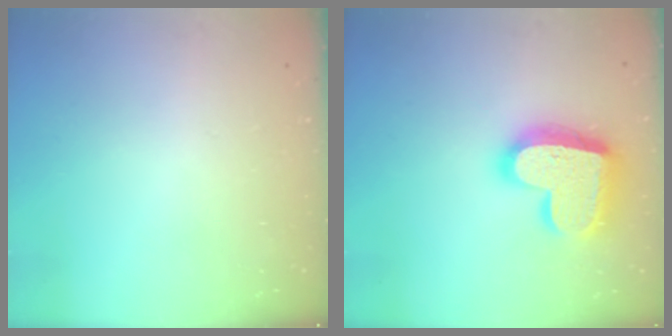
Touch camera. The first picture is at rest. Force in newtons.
{"total": 21.7, "press": 21.6, "slide": 1.5}